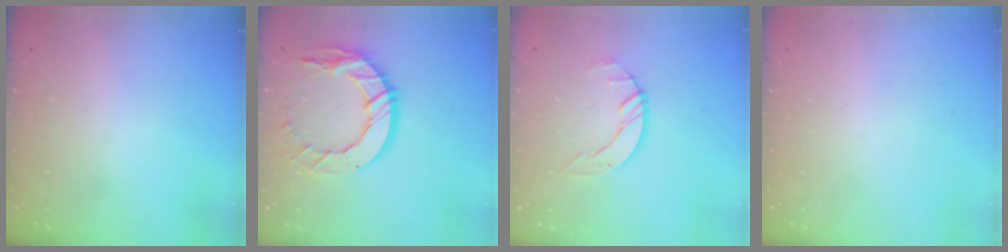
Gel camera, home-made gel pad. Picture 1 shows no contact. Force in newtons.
{"total": 14.3, "press": 14.2, "slide": 1.4}
{"total": 2.7, "press": 2.7, "slide": 0.3}
{"total": 0.0}